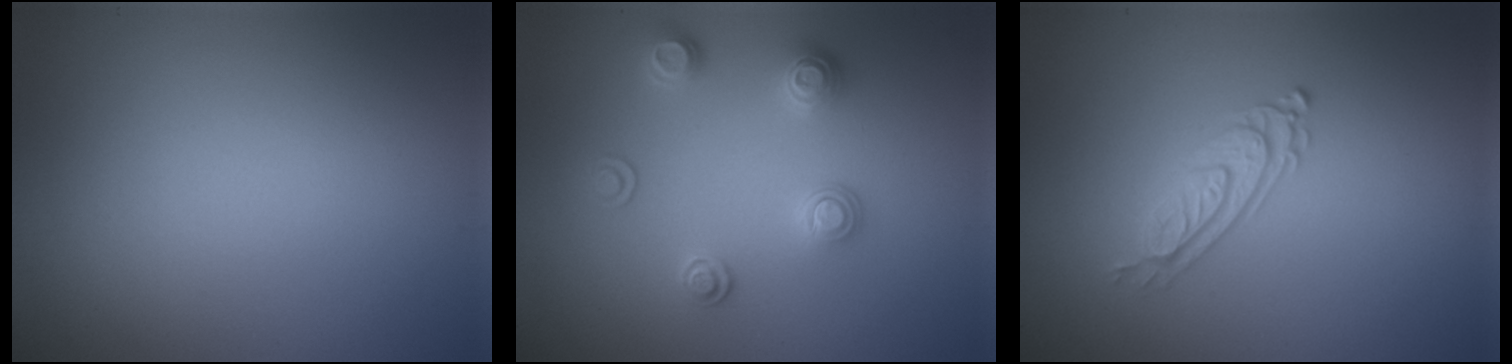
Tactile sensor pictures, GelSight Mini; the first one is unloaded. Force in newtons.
{"total": 2.6, "press": 2.6, "slide": 0.5}
{"total": 2.7, "press": 2.0, "slide": 1.8}